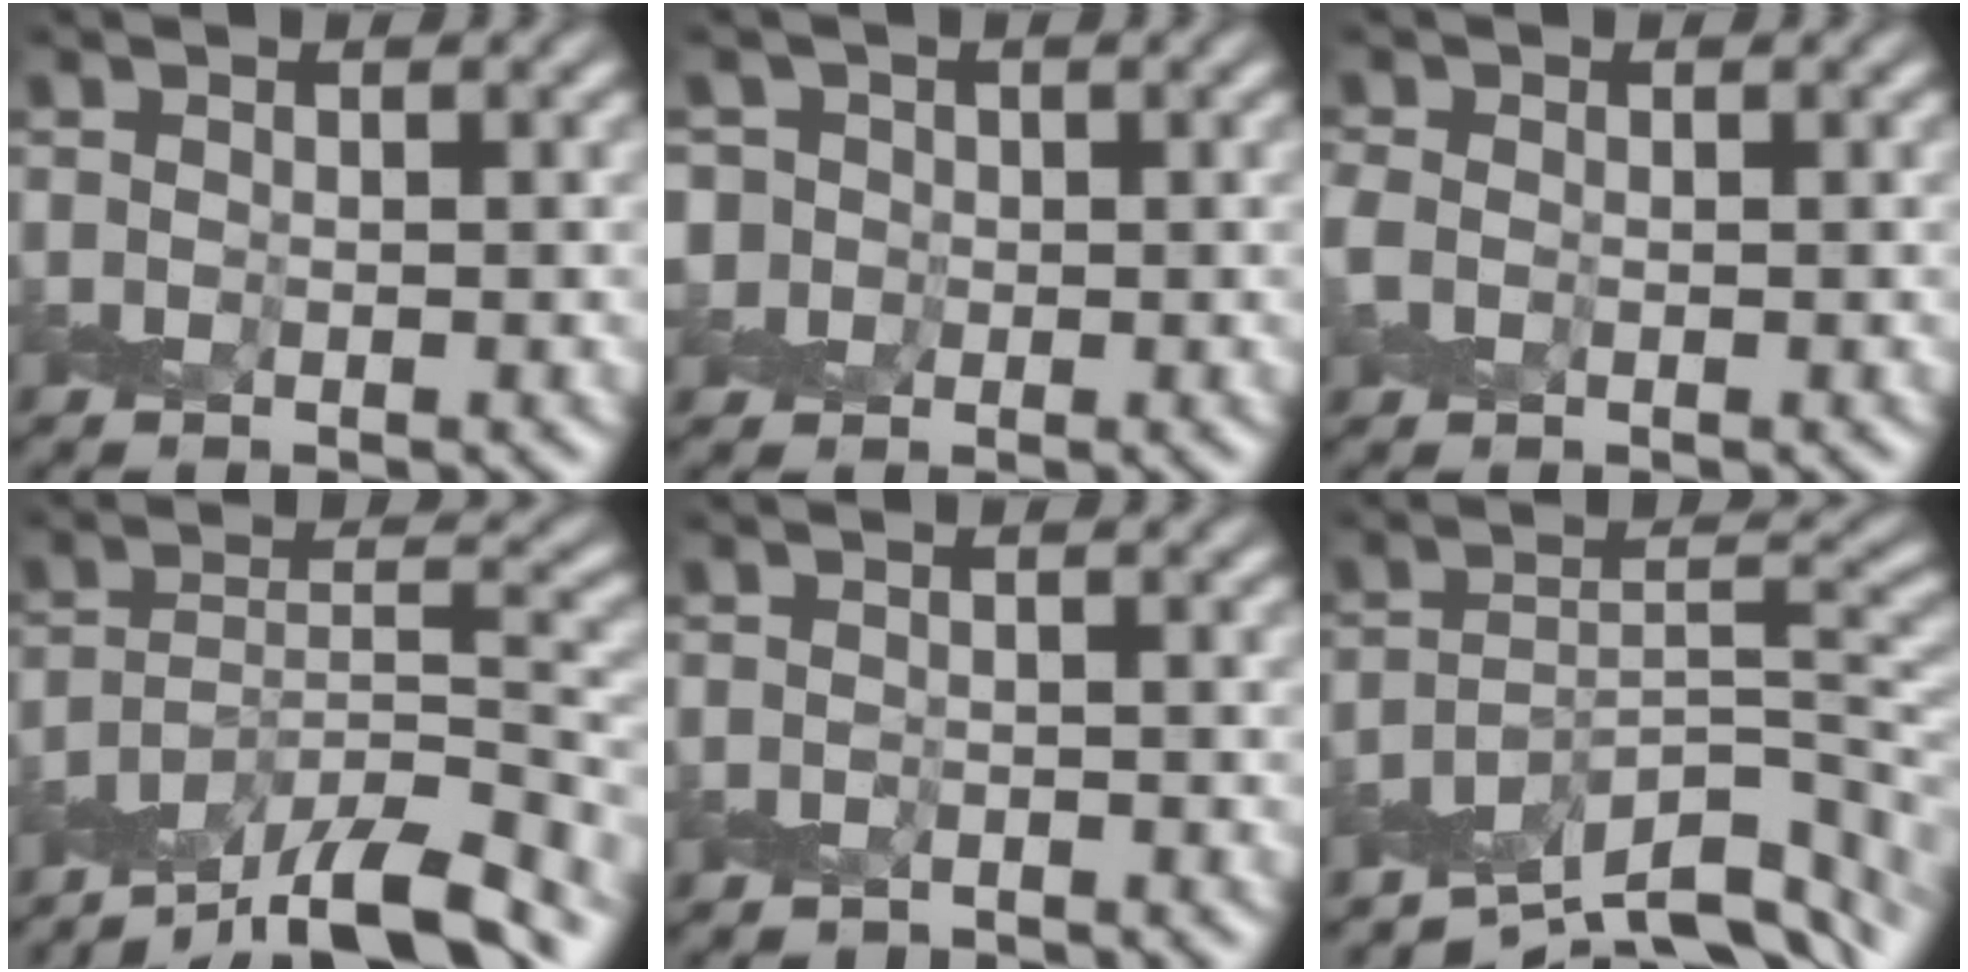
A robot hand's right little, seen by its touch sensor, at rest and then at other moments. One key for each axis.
{"total": 3.6, "fx": 0.7, "fy": 3.5, "fz": 0.6, "tx": 0.009, "ty": 0.026, "tz": -0.013}
{"total": 1.2, "fx": -0.3, "fy": 1.0, "fz": 0.7, "tx": -0.020, "ty": -0.003, "tz": -0.011}
{"total": 12.1, "fx": -10.0, "fy": 3.0, "fz": 6.1, "tx": -0.106, "ty": 0.008, "tz": -0.157}
{"total": 1.2, "fx": -1.1, "fy": 0.4, "fz": 0.1, "tx": 0.001, "ty": -0.002, "tz": -0.021}
{"total": 9.0, "fx": -7.0, "fy": 2.8, "fz": 5.0, "tx": -0.068, "ty": -0.006, "tz": -0.119}